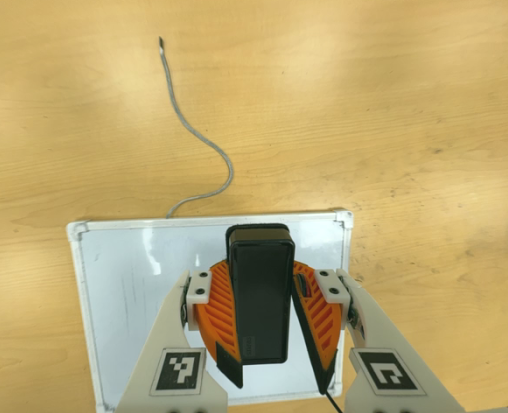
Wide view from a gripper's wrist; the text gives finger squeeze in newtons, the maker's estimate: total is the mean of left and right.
{"total": 9.4, "left": 9.5, "right": 9.4}